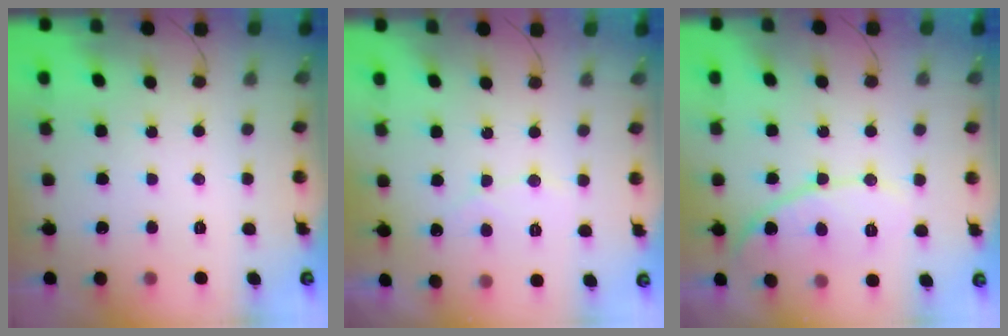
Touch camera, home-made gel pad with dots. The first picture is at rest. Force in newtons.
{"total": 4.1, "press": 4.1, "slide": 0.4}
{"total": 10.2, "press": 10.2, "slide": 0.4}